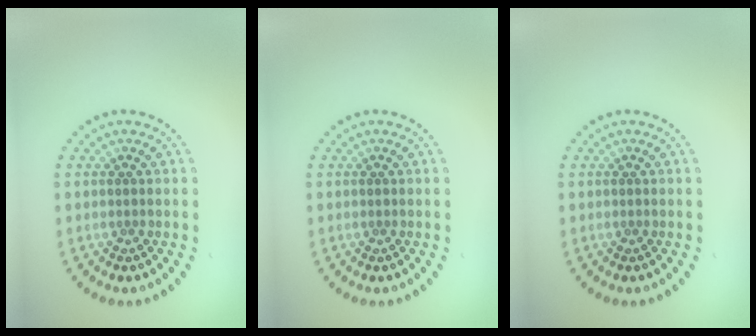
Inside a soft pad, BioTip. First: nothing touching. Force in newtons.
{"total": 0.0}
{"total": 0.0}